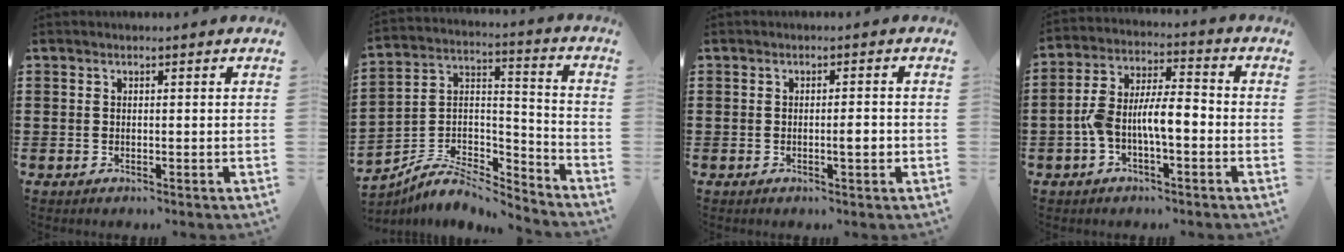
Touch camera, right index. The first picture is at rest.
{"total": 6.2, "force": [-5.1, 2.6, 2.3], "torque": [-0.050, 0.006, -0.101]}
{"total": 2.7, "force": [-0.5, 0.4, 2.6], "torque": [-0.044, -0.002, -0.009]}
{"total": 7.6, "force": [-2.3, 3.1, 6.6], "torque": [-0.141, 0.006, -0.049]}